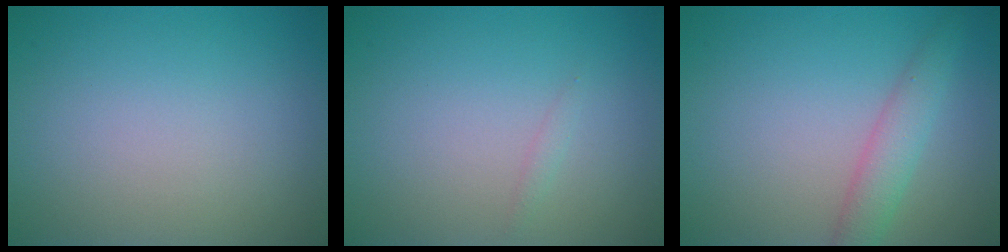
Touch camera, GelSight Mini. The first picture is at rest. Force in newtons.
{"total": 0.5, "press": 0.5, "slide": 0.0}
{"total": 2.7, "press": 2.7, "slide": 0.2}